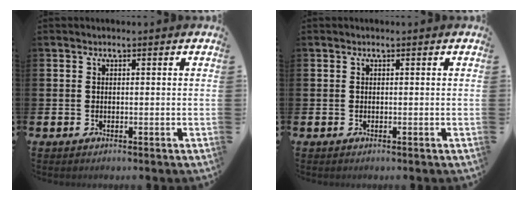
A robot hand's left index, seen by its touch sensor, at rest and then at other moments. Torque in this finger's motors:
{"motor_torque": [-0.04, 0.03, 0.00, -0.01]}